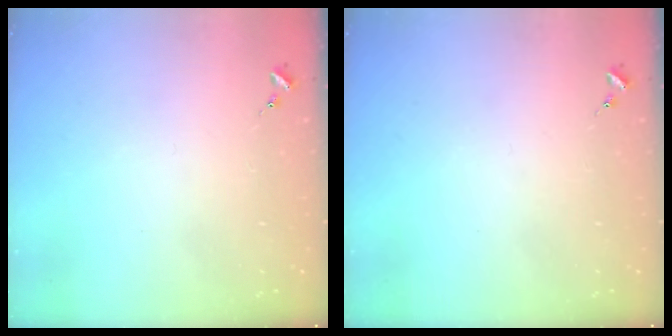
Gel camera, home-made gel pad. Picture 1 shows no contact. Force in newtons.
{"total": 0.0}